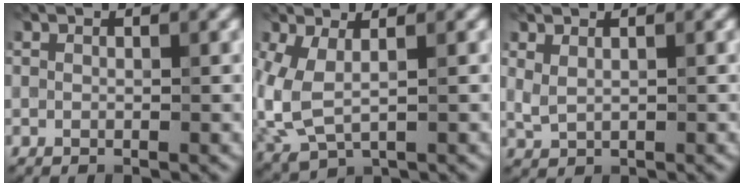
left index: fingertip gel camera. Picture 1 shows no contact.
{"total": 4.2, "force": [0.3, 2.1, 3.6], "torque": [-0.098, -0.009, 0.010]}
{"total": 1.2, "force": [0.8, 0.4, 0.8], "torque": [-0.021, -0.003, 0.021]}